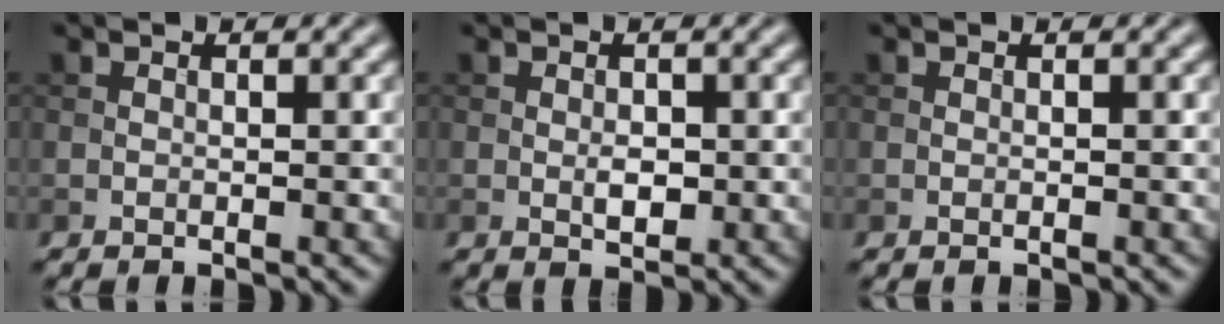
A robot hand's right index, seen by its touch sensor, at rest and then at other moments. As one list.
[{"total": 1.6, "force": [-0.2, 0.9, 1.3], "torque": [-0.020, -0.001, -0.003]}, {"total": 0.0}]